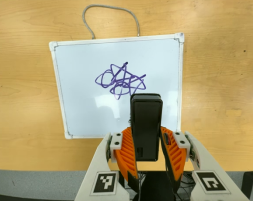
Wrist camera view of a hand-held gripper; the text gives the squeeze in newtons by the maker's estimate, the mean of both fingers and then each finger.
{"total": 5.2, "left": 3.6, "right": 6.7}